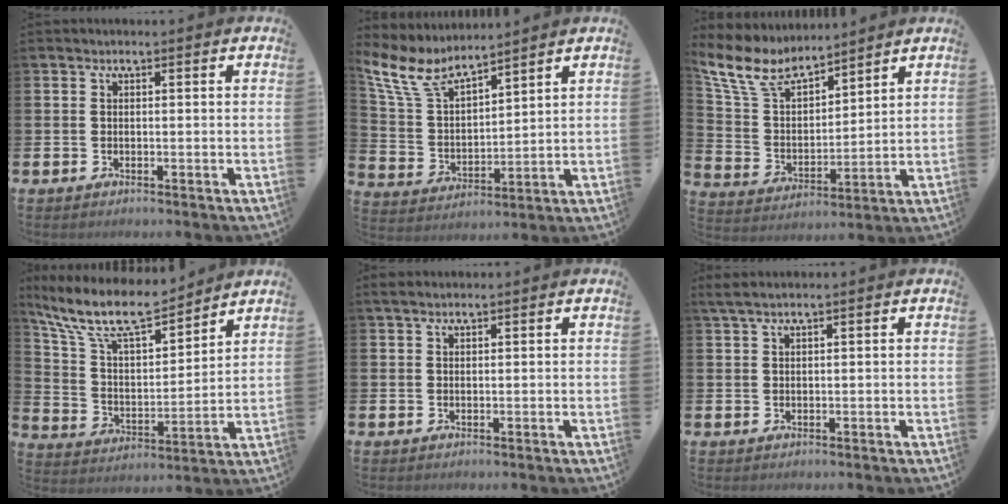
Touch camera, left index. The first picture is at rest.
{"total": 8.0, "force": [6.8, 2.6, 3.4], "torque": [-0.102, -0.029, 0.122]}
{"total": 9.2, "force": [8.0, 3.3, 3.2], "torque": [-0.104, -0.037, 0.148]}
{"total": 11.6, "force": [10.0, 2.9, 5.1], "torque": [-0.136, -0.055, 0.177]}
{"total": 1.5, "force": [1.3, 0.4, 0.5], "torque": [-0.011, 0.004, 0.025]}
{"total": 1.9, "force": [1.5, 0.1, 1.1], "torque": [-0.030, 0.005, 0.028]}